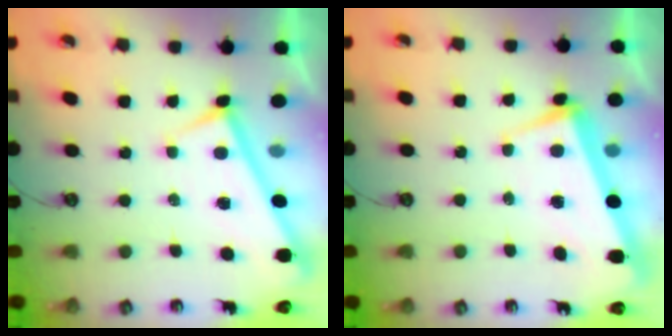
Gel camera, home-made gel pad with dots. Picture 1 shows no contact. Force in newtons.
{"total": 2.1, "press": 1.8, "slide": 1.1}